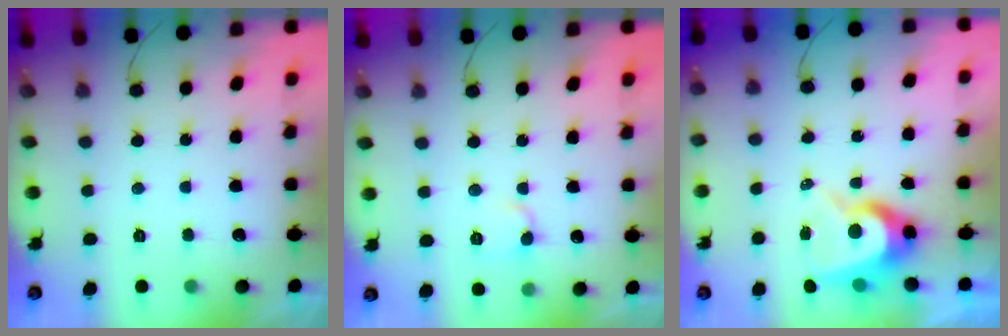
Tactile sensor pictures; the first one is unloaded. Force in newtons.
{"total": 4.8, "press": 4.8, "slide": 0.3}
{"total": 8.5, "press": 8.4, "slide": 0.8}